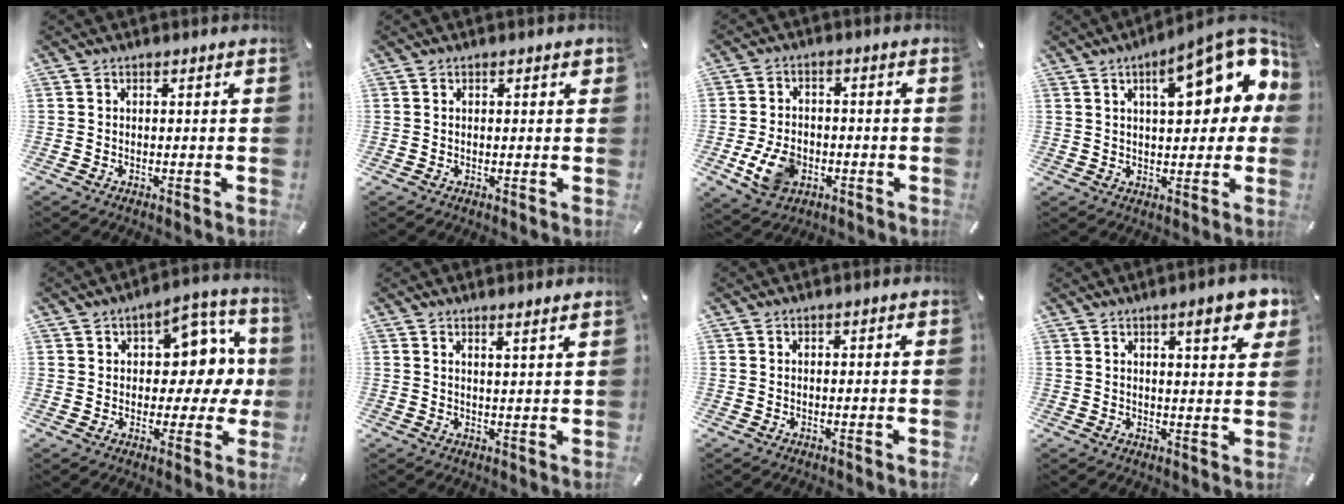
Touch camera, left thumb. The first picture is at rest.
{"total": 1.1, "force": [0.3, 0.3, 1.0], "torque": [-0.012, -0.001, 0.003]}
{"total": 9.0, "force": [-2.9, 6.5, 5.6], "torque": [-0.118, 0.008, -0.051]}
{"total": 18.3, "force": [6.9, 7.3, 15.3], "torque": [-0.197, -0.025, 0.103]}
{"total": 13.3, "force": [4.2, 8.2, 9.5], "torque": [-0.116, -0.031, 0.073]}
{"total": 2.4, "force": [2.0, -0.8, 1.0], "torque": [-0.021, -0.013, 0.036]}
{"total": 0.6, "force": [-0.1, 0.2, 0.6], "torque": [-0.010, 0.000, -0.001]}
{"total": 8.5, "force": [4.7, 2.2, 6.7], "torque": [-0.088, -0.020, 0.072]}